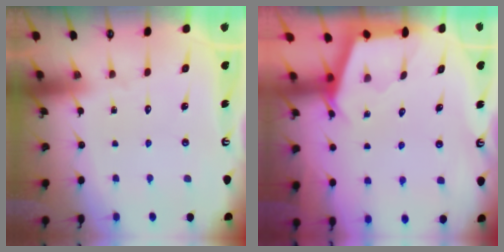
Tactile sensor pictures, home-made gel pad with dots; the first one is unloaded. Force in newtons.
{"total": 2.7, "press": 2.7, "slide": 0.3}